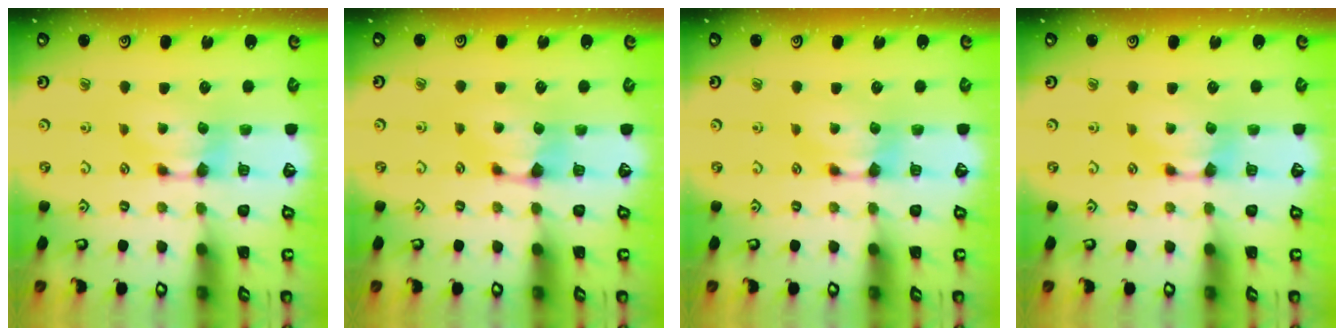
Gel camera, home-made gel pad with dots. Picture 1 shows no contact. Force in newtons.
{"total": 0.9, "press": 0.7, "slide": 0.6}
{"total": 0.0}
{"total": 0.0}